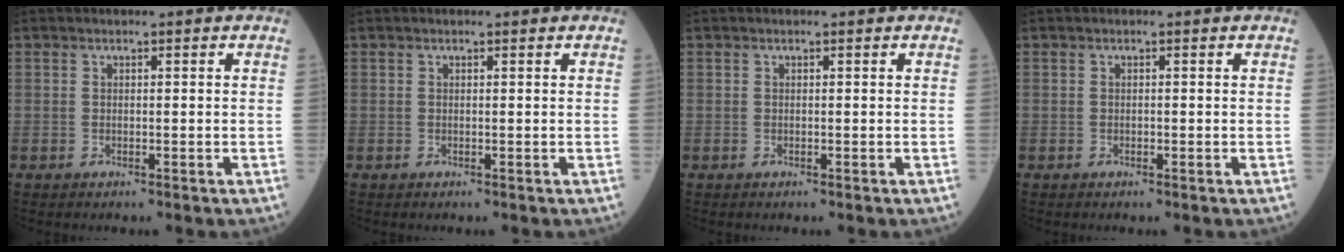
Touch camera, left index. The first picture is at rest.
{"total": 0.6, "force": [0.5, 0.0, 0.2], "torque": [-0.011, 0.005, 0.008]}
{"total": 0.0}
{"total": 0.0}